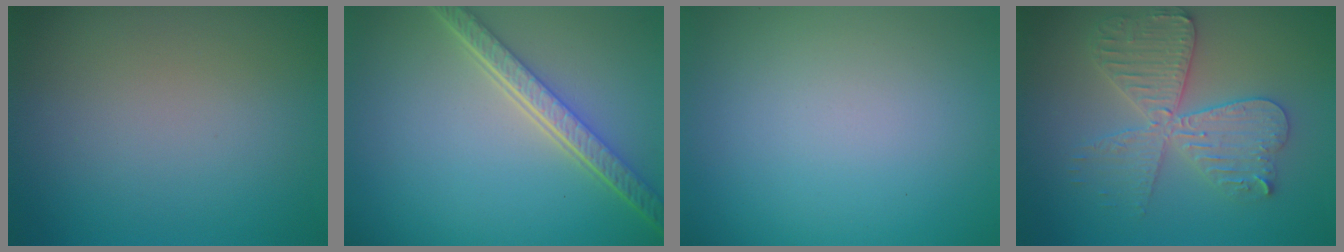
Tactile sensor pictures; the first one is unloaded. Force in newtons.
{"total": 5.0, "press": 3.7, "slide": 3.3}
{"total": 0.0}
{"total": 5.5, "press": 5.5, "slide": 0.8}